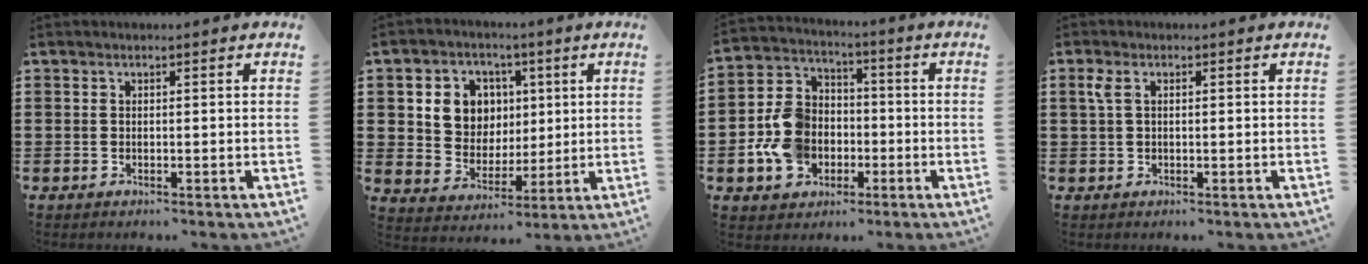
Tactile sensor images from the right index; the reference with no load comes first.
{"total": 7.7, "force": [2.1, 7.1, 2.2], "torque": [-0.065, 0.009, 0.037]}
{"total": 9.2, "force": [-2.3, 7.6, 4.7], "torque": [-0.137, 0.021, -0.044]}
{"total": 2.4, "force": [0.4, 1.1, 2.1], "torque": [-0.060, 0.003, 0.000]}